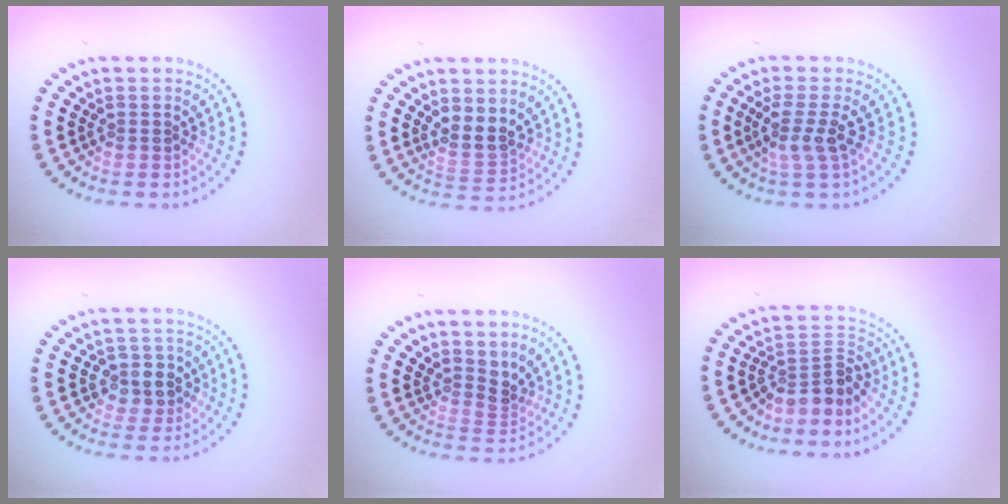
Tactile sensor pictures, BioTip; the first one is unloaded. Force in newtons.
{"total": 2.9, "press": 2.7, "slide": 1.2}
{"total": 2.7, "press": 2.0, "slide": 1.8}
{"total": 2.7, "press": 2.5, "slide": 1.0}
{"total": 2.2, "press": 1.5, "slide": 1.6}
{"total": 3.2, "press": 2.2, "slide": 2.4}